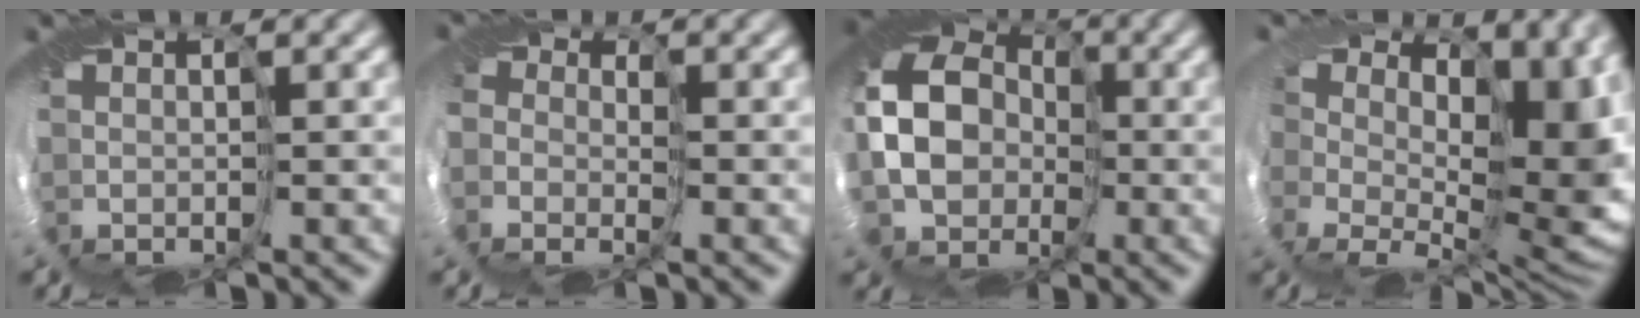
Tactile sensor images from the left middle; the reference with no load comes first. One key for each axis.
{"total": 4.1, "fx": -1.0, "fy": 3.7, "fz": 1.4, "tx": -0.020, "ty": -0.020, "tz": -0.029}
{"total": 7.8, "fx": -2.1, "fy": 6.0, "fz": 4.5, "tx": -0.086, "ty": -0.009, "tz": -0.062}
{"total": 8.2, "fx": 2.2, "fy": 5.5, "fz": 5.7, "tx": -0.061, "ty": -0.047, "tz": 0.045}